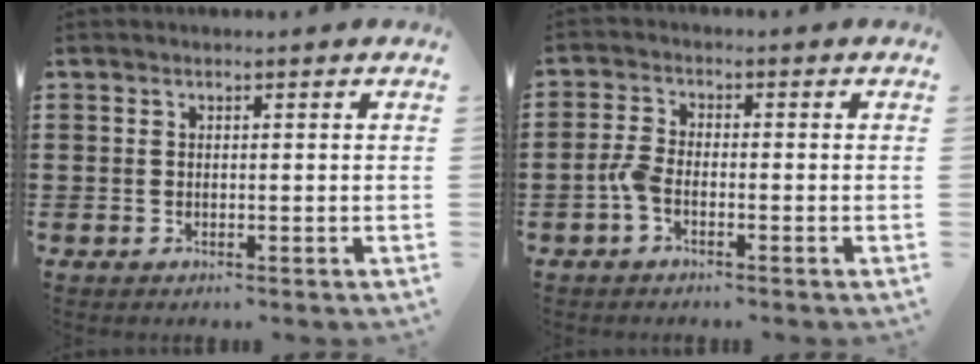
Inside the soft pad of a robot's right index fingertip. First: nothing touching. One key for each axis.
{"total": 2.9, "fx": -1.5, "fy": 1.3, "fz": 2.2, "tx": -0.054, "ty": 0.000, "tz": -0.032}